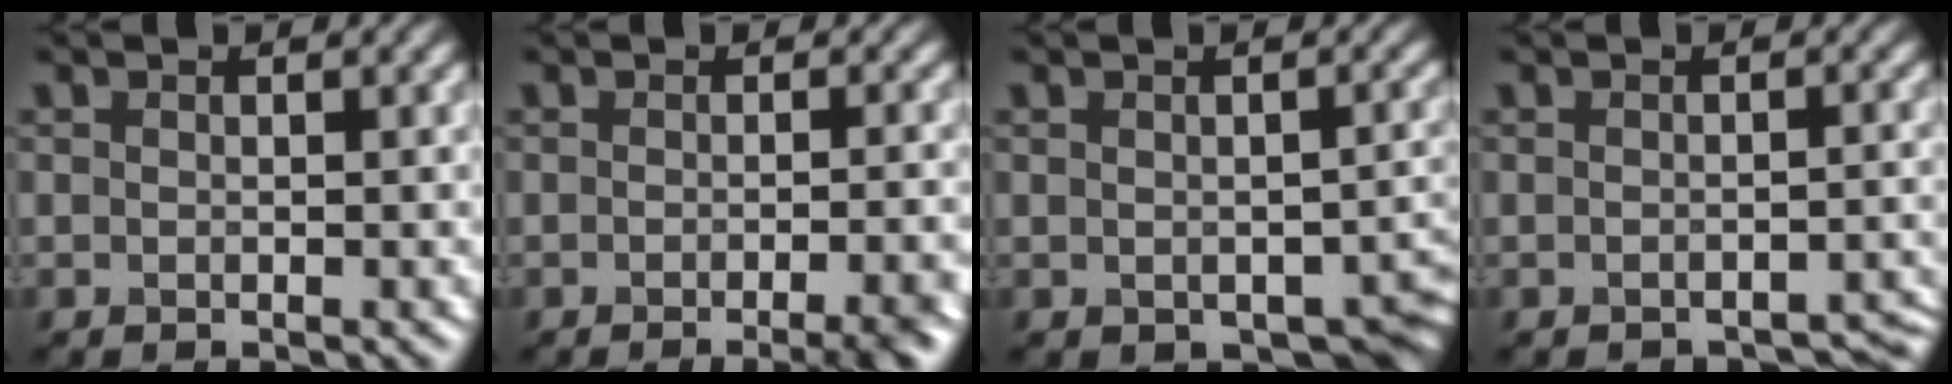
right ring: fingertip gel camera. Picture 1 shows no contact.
{"total": 4.3, "force": [-2.2, 1.1, 3.5], "torque": [-0.023, 0.006, -0.028]}
{"total": 4.1, "force": [-1.3, 2.4, 3.0], "torque": [-0.036, -0.019, -0.008]}
{"total": 2.1, "force": [-2.0, 0.4, 0.4], "torque": [0.001, -0.002, -0.019]}